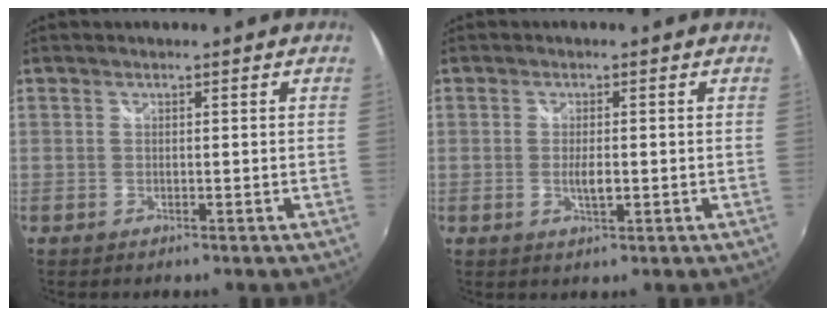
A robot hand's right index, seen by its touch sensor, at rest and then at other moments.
{"total": 2.8, "force": [-0.4, 1.0, 2.6], "torque": [-0.045, -0.007, -0.005]}